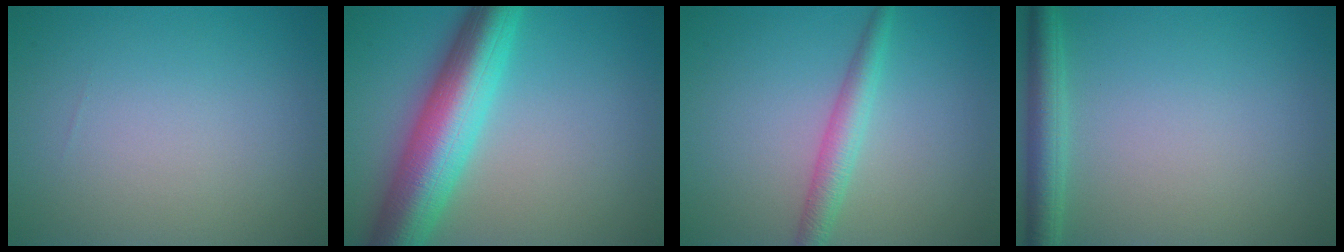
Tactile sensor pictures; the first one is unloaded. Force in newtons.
{"total": 9.2, "press": 9.2, "slide": 0.3}
{"total": 2.6, "press": 2.6, "slide": 0.0}
{"total": 3.0, "press": 3.0, "slide": 0.1}